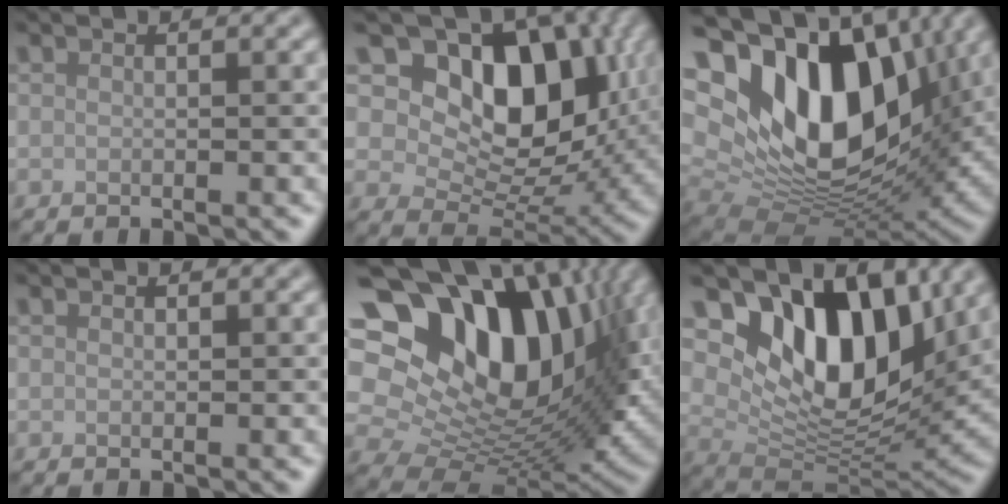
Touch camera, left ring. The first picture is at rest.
{"total": 11.8, "force": [4.0, 8.1, 7.7], "torque": [-0.109, -0.010, 0.065]}
{"total": 18.8, "force": [5.6, 11.7, 13.6], "torque": [-0.242, 0.001, 0.111]}
{"total": 0.0}
{"total": 18.8, "force": [6.1, 12.4, 12.7], "torque": [-0.235, 0.024, 0.112]}
{"total": 10.7, "force": [5.2, 6.2, 7.0], "torque": [-0.109, -0.014, 0.090]}